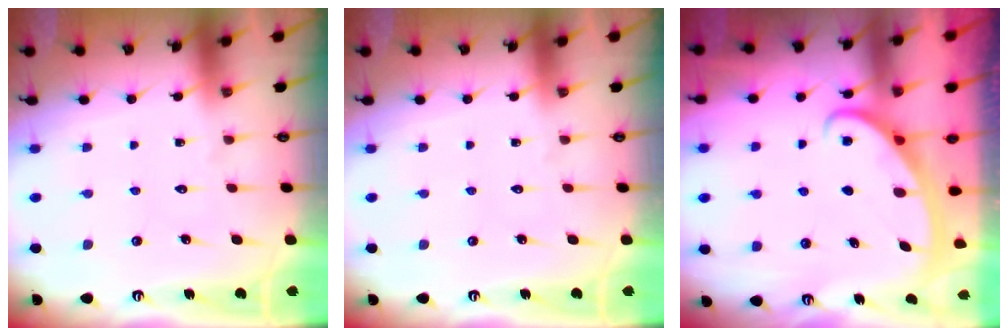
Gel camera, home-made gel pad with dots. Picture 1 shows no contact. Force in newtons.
{"total": 0.0}
{"total": 2.6, "press": 2.6, "slide": 0.4}